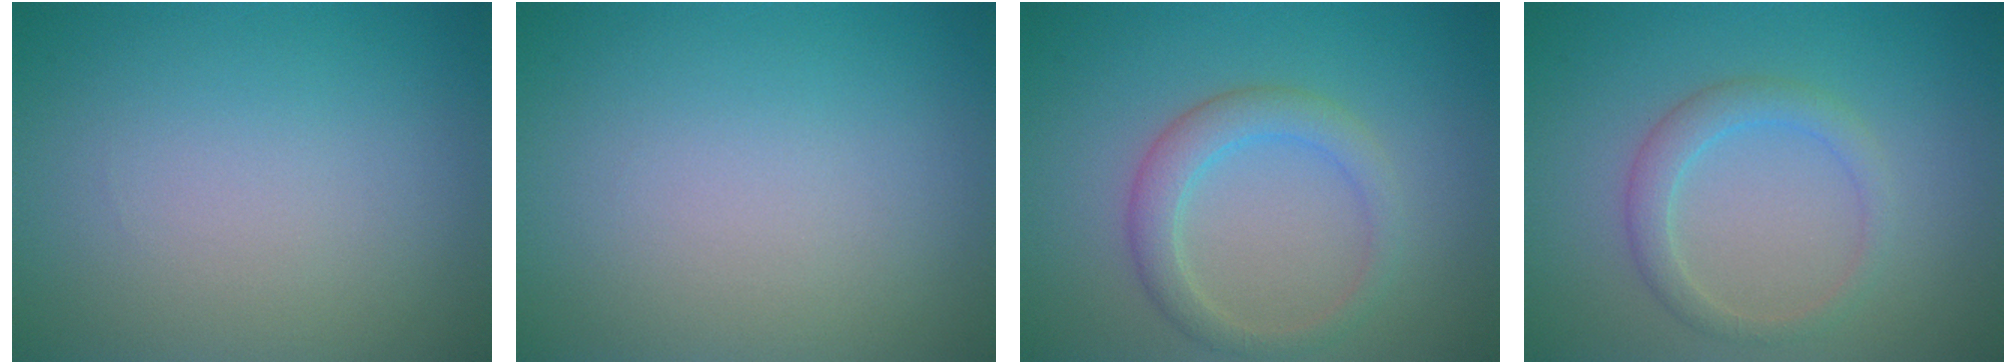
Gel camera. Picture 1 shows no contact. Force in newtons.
{"total": 0.0}
{"total": 2.9, "press": 2.9, "slide": 0.2}
{"total": 2.3, "press": 2.3, "slide": 0.1}